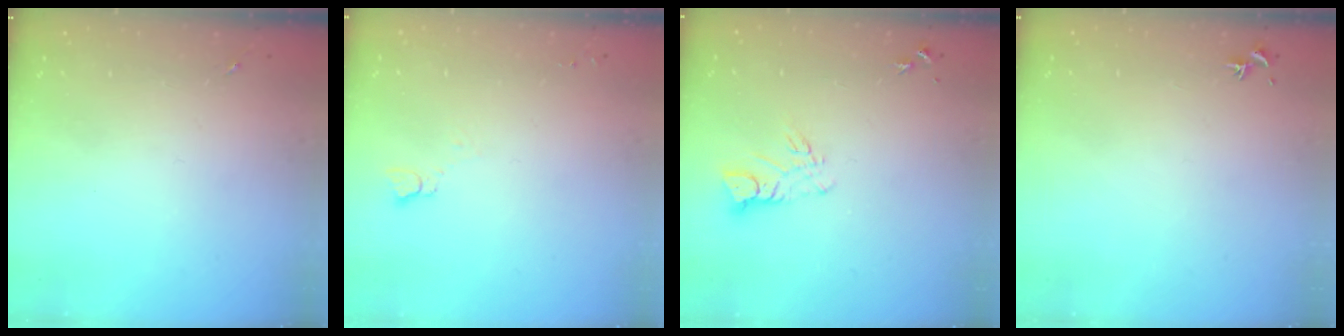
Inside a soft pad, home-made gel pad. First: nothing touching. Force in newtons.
{"total": 2.7, "press": 2.7, "slide": 0.3}
{"total": 6.1, "press": 6.0, "slide": 0.6}
{"total": 0.7, "press": 0.5, "slide": 0.4}